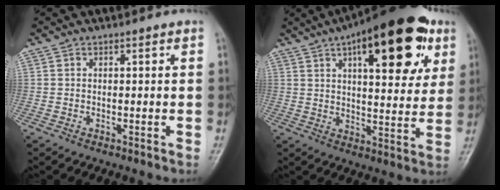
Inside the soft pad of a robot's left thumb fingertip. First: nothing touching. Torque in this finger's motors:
{"motor_torque": [0.86, 1.66, 1.84, -0.93, 0.46]}